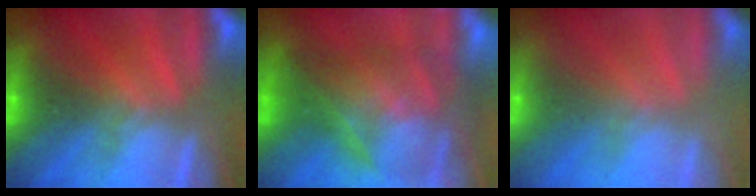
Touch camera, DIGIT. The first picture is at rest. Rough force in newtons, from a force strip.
{"total": 7.5}
{"total": 2.9}